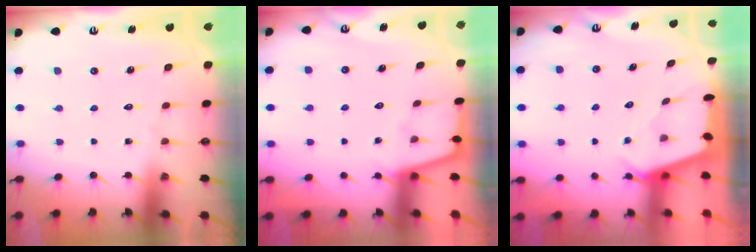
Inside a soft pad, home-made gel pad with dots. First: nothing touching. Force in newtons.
{"total": 2.3, "press": 2.3, "slide": 0.4}
{"total": 2.4, "press": 2.4, "slide": 0.2}